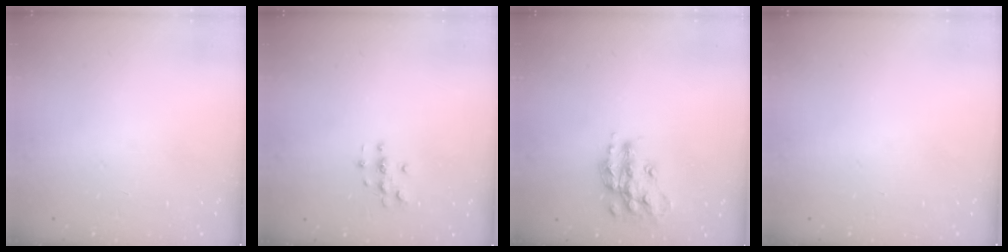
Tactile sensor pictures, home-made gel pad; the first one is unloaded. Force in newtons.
{"total": 2.9, "press": 2.9, "slide": 0.3}
{"total": 14.6, "press": 14.6, "slide": 0.8}
{"total": 0.6, "press": 0.0, "slide": 0.6}